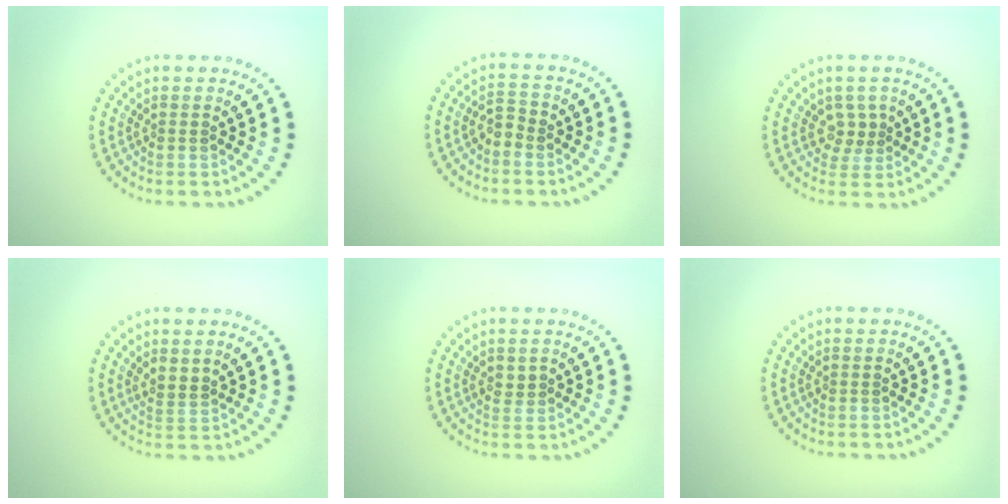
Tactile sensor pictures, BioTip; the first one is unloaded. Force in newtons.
{"total": 1.8, "press": 1.6, "slide": 0.8}
{"total": 1.9, "press": 1.4, "slide": 1.2}
{"total": 1.7, "press": 1.4, "slide": 1.1}
{"total": 1.0, "press": 0.9, "slide": 0.4}
{"total": 0.0}